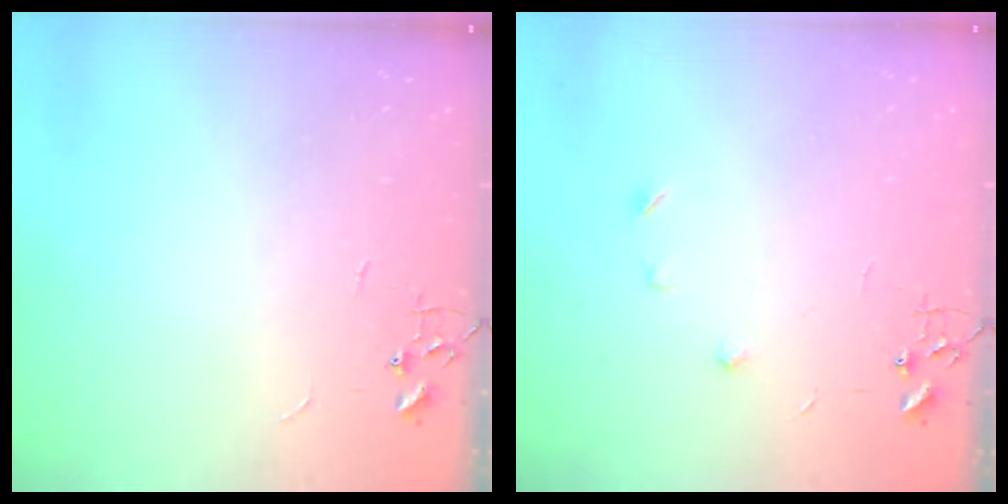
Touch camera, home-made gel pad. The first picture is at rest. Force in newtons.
{"total": 5.7, "press": 5.7, "slide": 0.7}